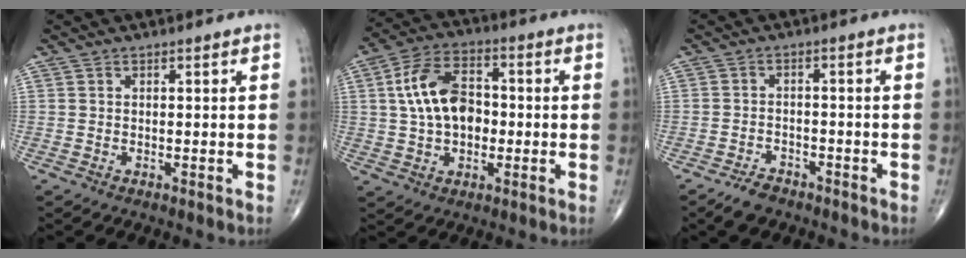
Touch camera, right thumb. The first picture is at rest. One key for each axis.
{"total": 12.8, "fx": 0.6, "fy": 8.3, "fz": 9.7, "tx": -0.159, "ty": 0.022, "tz": 0.005}
{"total": 4.1, "fx": -3.3, "fy": 2.0, "fz": 1.5, "tx": -0.029, "ty": 0.013, "tz": -0.056}